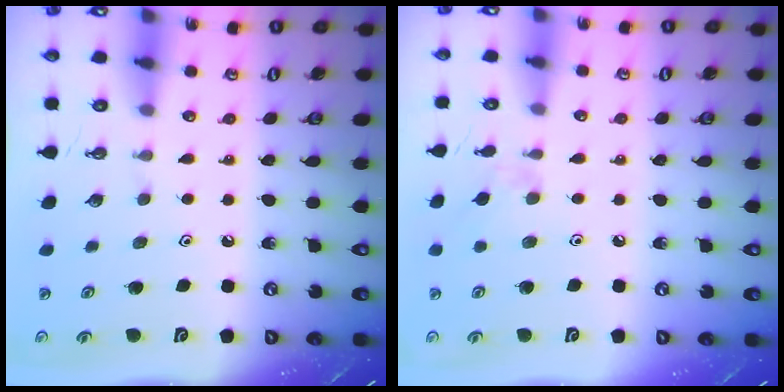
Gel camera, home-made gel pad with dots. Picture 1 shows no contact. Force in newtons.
{"total": 5.0, "press": 4.9, "slide": 0.8}